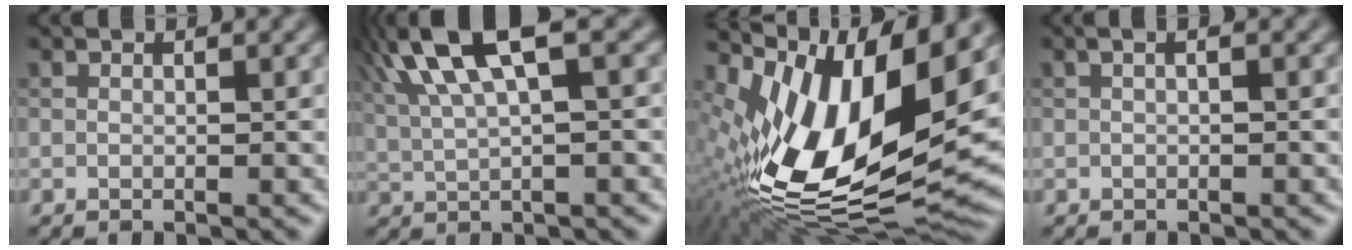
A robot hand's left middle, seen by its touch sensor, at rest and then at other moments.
{"total": 8.1, "force": [3.7, 2.4, 6.8], "torque": [-0.148, 0.022, 0.073]}
{"total": 16.3, "force": [2.4, 7.8, 14.2], "torque": [-0.273, -0.002, 0.040]}
{"total": 1.3, "force": [0.5, 0.4, 1.2], "torque": [-0.015, -0.006, 0.003]}